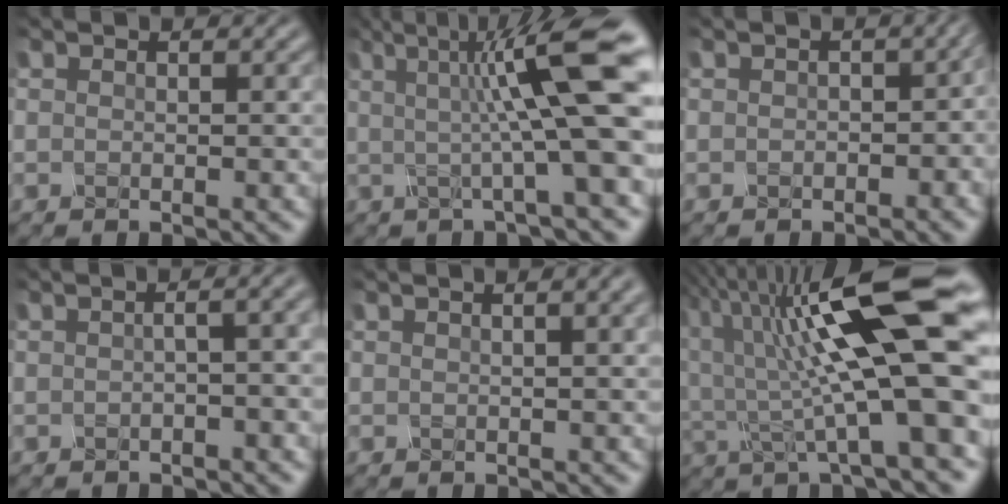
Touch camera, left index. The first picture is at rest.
{"total": 9.1, "force": [0.9, 1.2, 9.0], "torque": [-0.121, 0.009, 0.025]}
{"total": 3.5, "force": [-0.8, 2.1, 2.8], "torque": [-0.017, 0.001, 0.005]}
{"total": 5.5, "force": [0.6, 2.8, 4.7], "torque": [-0.028, 0.037, -0.008]}
{"total": 6.6, "force": [3.2, 3.1, 4.9], "torque": [-0.023, 0.046, 0.025]}
{"total": 12.4, "force": [1.8, 2.4, 12.0], "torque": [-0.203, 0.007, 0.042]}